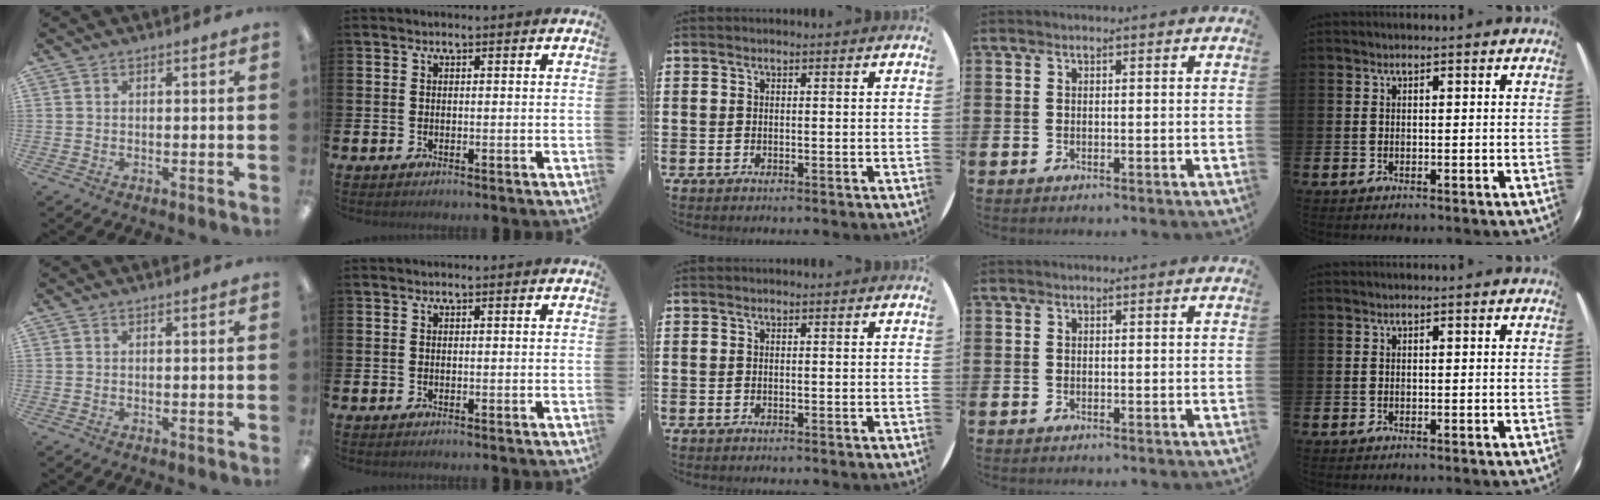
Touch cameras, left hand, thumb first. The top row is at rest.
{}